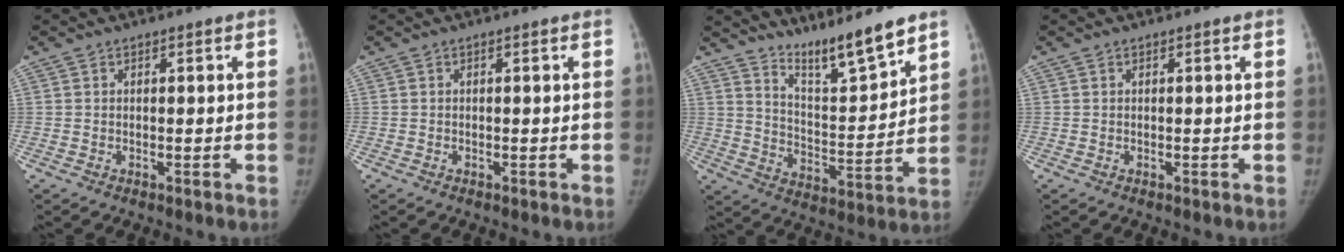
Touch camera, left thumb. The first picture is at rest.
{"total": 0.0}
{"total": 11.4, "force": [9.8, 1.1, 5.7], "torque": [-0.079, -0.078, 0.177]}
{"total": 0.0}